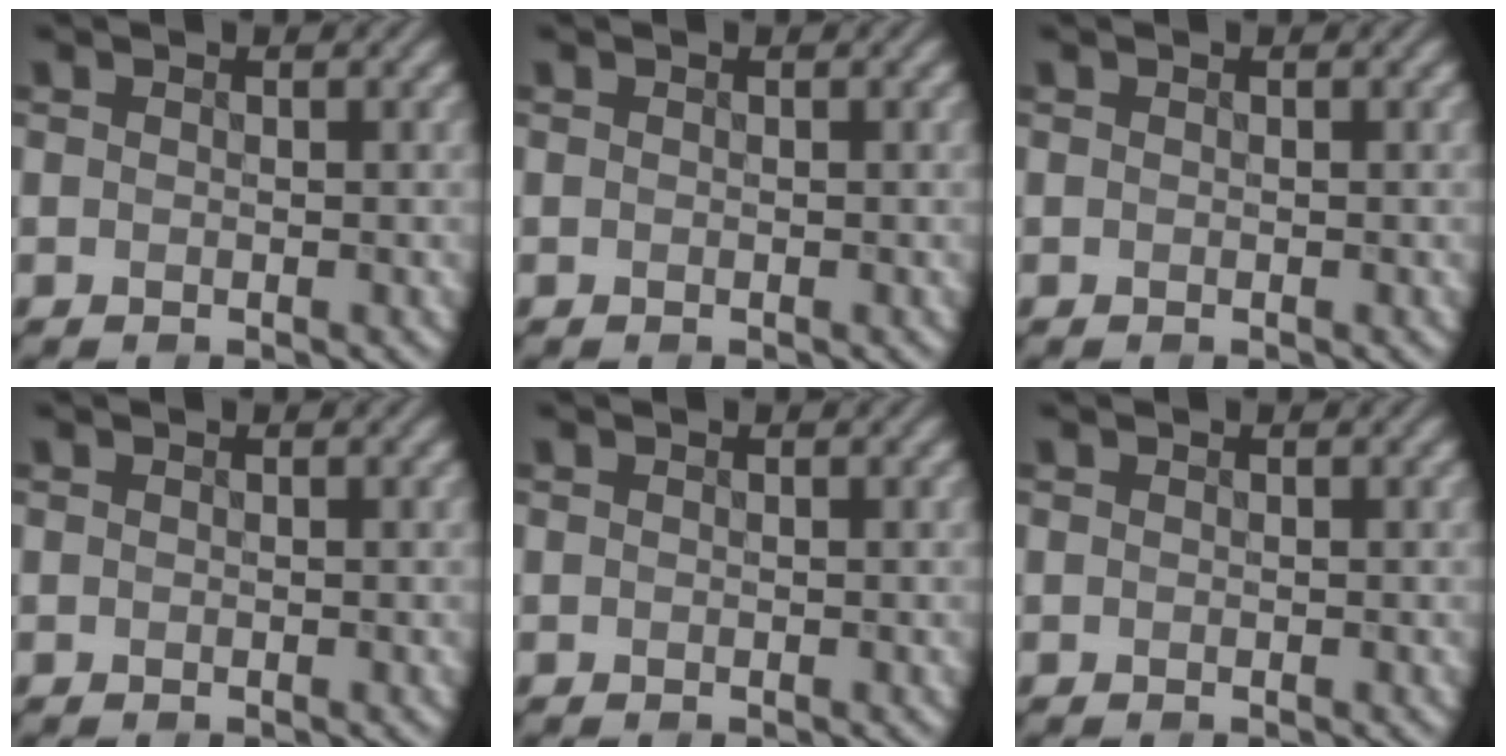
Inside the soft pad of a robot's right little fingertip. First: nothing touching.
{"total": 0.0}
{"total": 0.0}
{"total": 0.0}
{"total": 0.0}
{"total": 0.0}